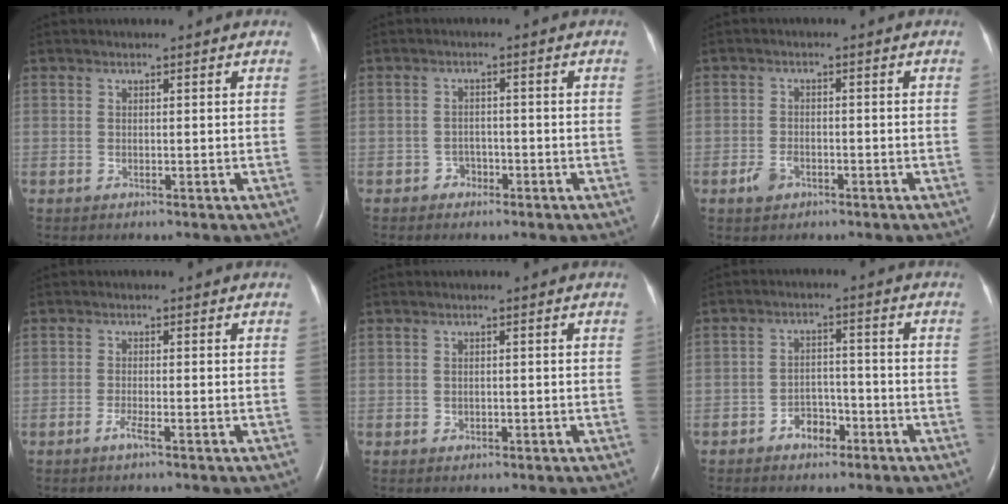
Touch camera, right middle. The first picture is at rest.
{"total": 1.9, "force": [-1.2, 1.4, 0.3], "torque": [-0.004, 0.007, -0.022]}
{"total": 2.6, "force": [-1.5, 1.6, 1.4], "torque": [-0.031, 0.001, -0.022]}
{"total": 1.6, "force": [-1.0, -0.1, 1.2], "torque": [-0.024, -0.001, -0.024]}
{"total": 0.6, "force": [-0.2, 0.5, 0.2], "torque": [0.000, 0.002, -0.004]}
{"total": 4.0, "force": [-2.5, 2.5, 1.9], "torque": [-0.029, 0.012, -0.040]}